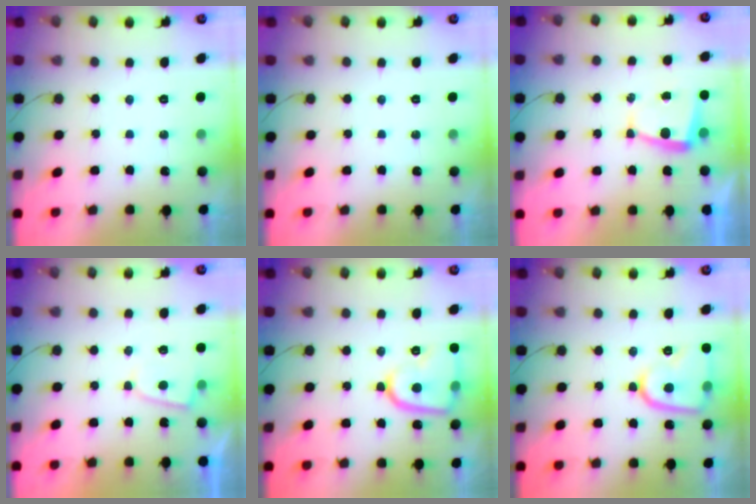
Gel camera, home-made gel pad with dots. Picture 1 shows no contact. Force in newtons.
{"total": 0.0}
{"total": 4.8, "press": 4.8, "slide": 0.6}
{"total": 3.9, "press": 3.8, "slide": 0.4}
{"total": 13.9, "press": 13.9, "slide": 1.2}
{"total": 13.0, "press": 13.0, "slide": 1.3}